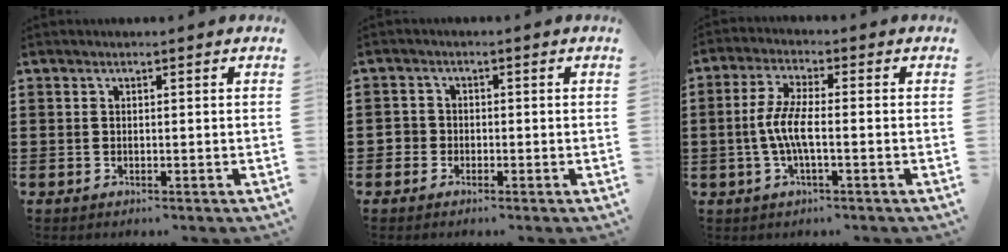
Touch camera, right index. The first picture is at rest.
{"total": 1.5, "force": [-0.9, 1.2, 0.1], "torque": [-0.006, 0.005, -0.022]}
{"total": 5.7, "force": [-1.2, 1.2, 5.4], "torque": [-0.124, -0.008, -0.032]}